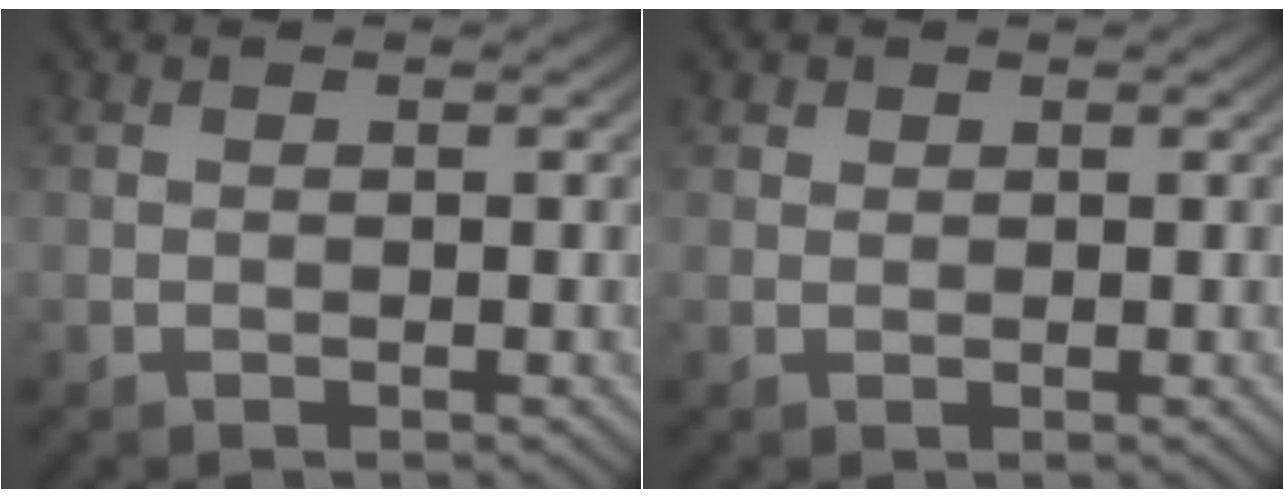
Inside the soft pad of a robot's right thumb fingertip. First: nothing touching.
{"total": 0.7, "force": [0.5, 0.4, 0.1], "torque": [0.001, -0.001, 0.009]}